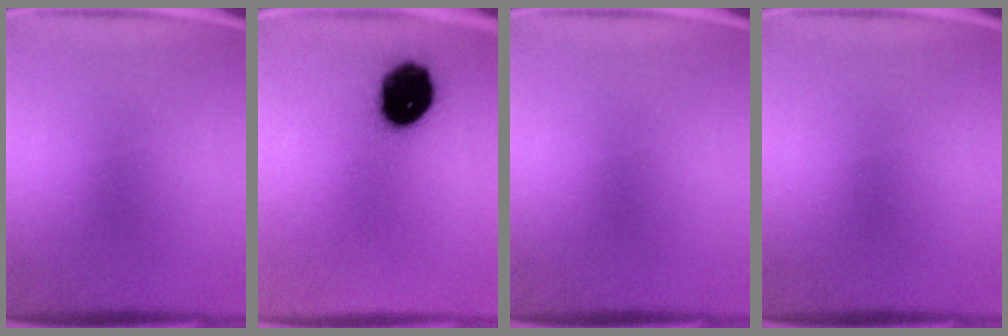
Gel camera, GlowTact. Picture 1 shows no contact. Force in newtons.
{"total": 15.4}
{"total": 0.0}
{"total": 0.0}